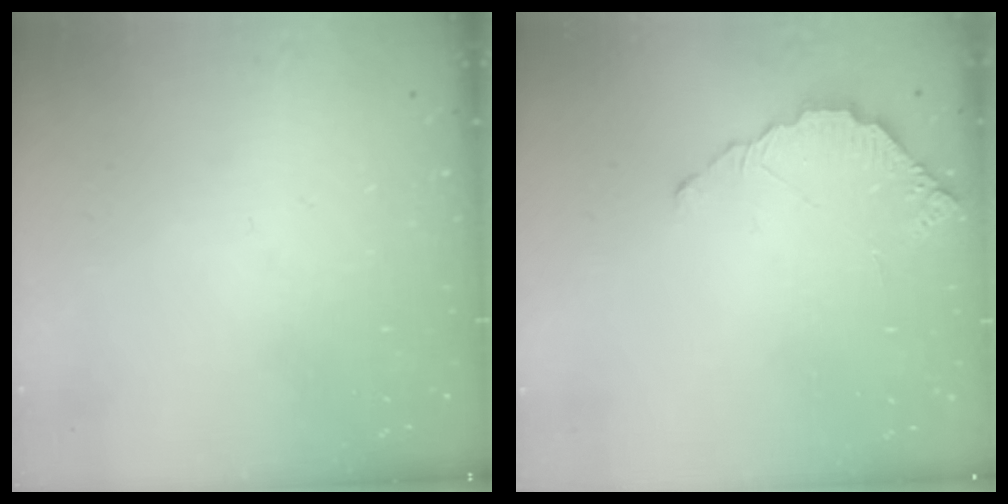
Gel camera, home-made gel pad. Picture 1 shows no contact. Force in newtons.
{"total": 2.8, "press": 2.8, "slide": 0.3}